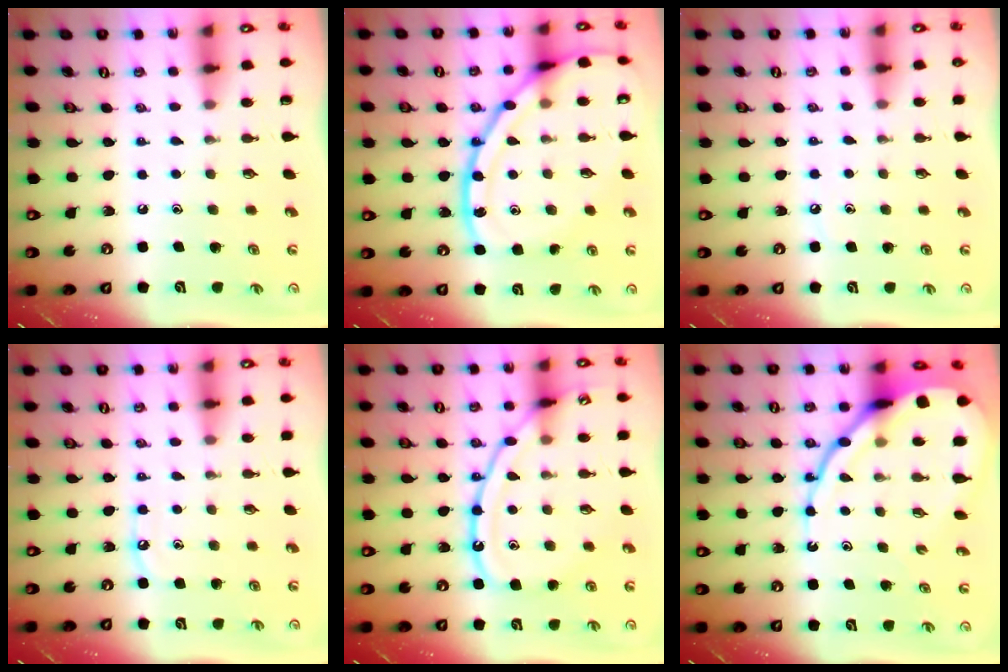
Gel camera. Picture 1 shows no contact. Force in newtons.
{"total": 19.6, "press": 19.5, "slide": 2.0}
{"total": 3.7, "press": 3.7, "slide": 0.4}
{"total": 5.4, "press": 5.3, "slide": 0.6}
{"total": 14.3, "press": 14.3, "slide": 1.3}
{"total": 15.9, "press": 15.9, "slide": 1.1}